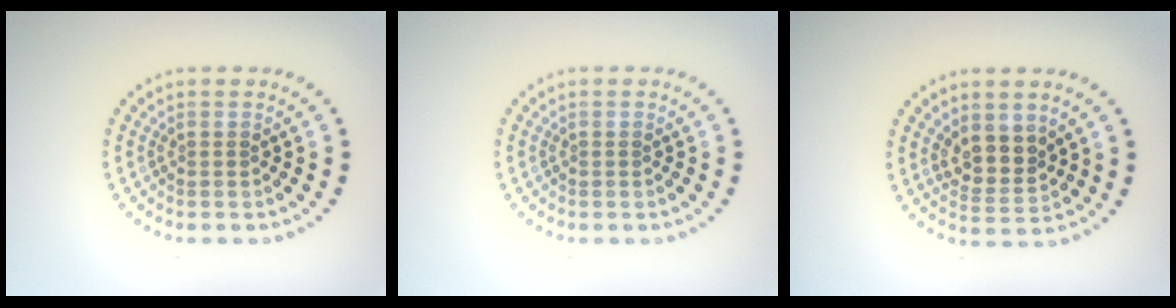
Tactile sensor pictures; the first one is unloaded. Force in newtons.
{"total": 0.0}
{"total": 3.0, "press": 2.5, "slide": 1.6}